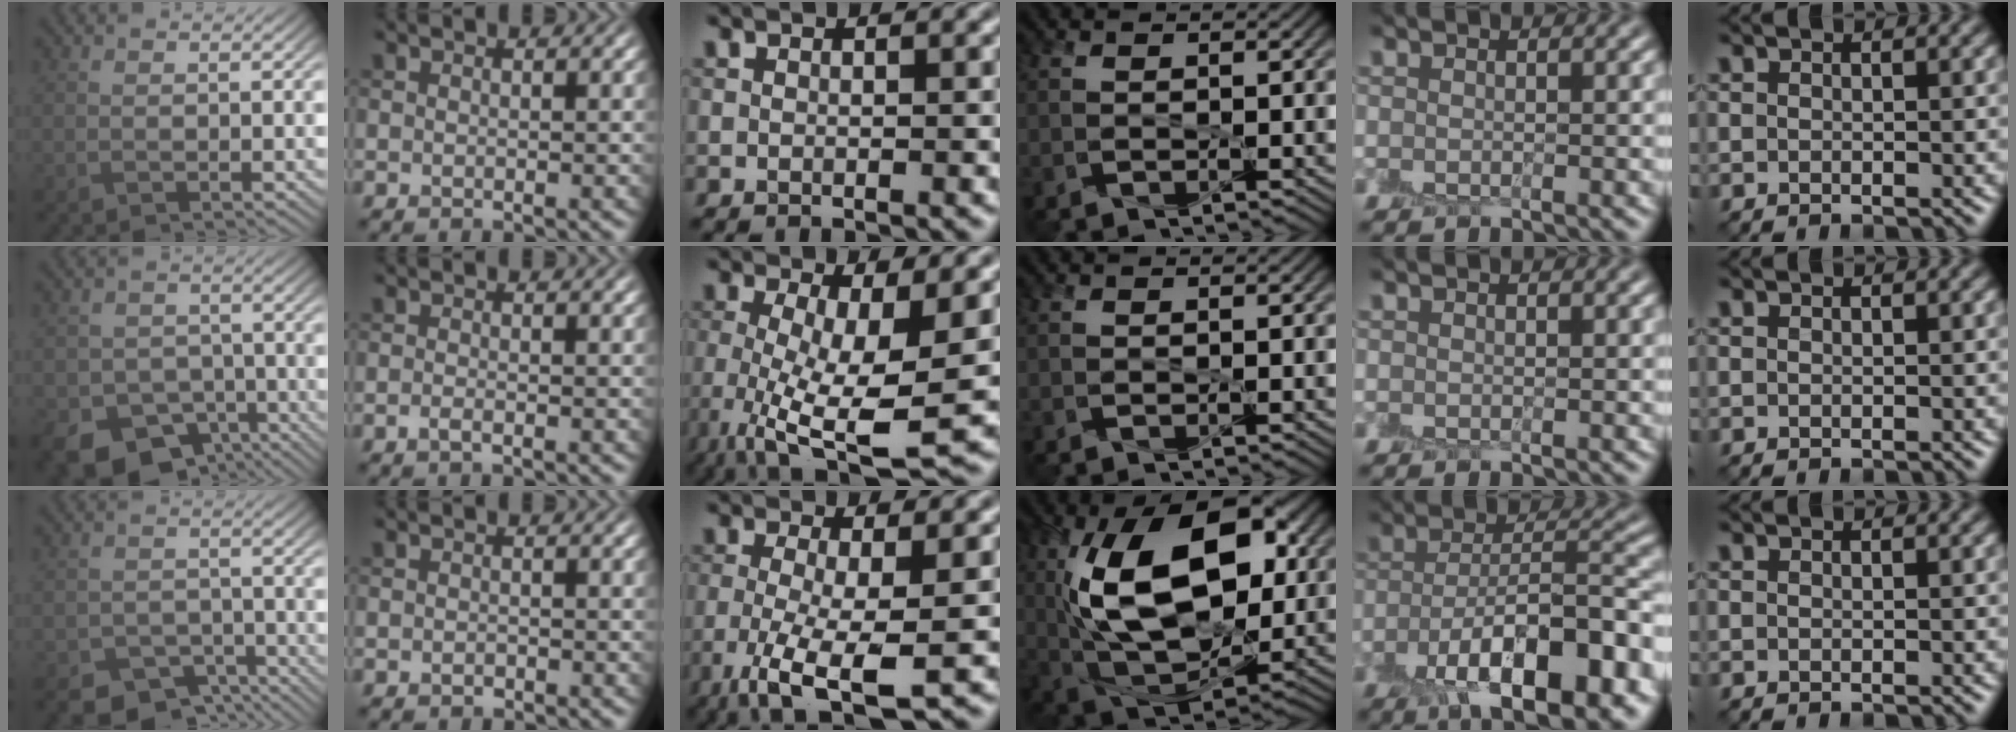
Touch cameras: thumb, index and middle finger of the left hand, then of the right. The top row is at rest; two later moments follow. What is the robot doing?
{"motion": "peel", "object": "envelope seal"}